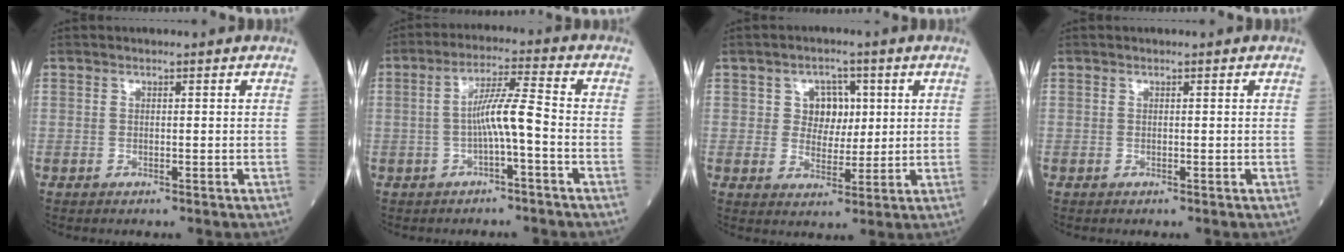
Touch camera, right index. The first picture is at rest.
{"total": 6.0, "force": [-1.4, -0.1, 5.9], "torque": [-0.109, 0.015, -0.021]}
{"total": 5.1, "force": [1.5, 4.0, 2.7], "torque": [-0.037, 0.011, 0.029]}
{"total": 0.0}